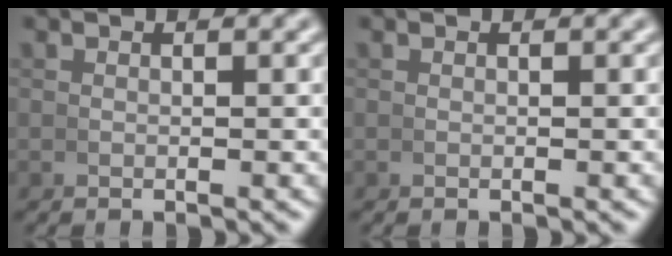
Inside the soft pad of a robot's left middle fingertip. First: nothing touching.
{"total": 0.0}